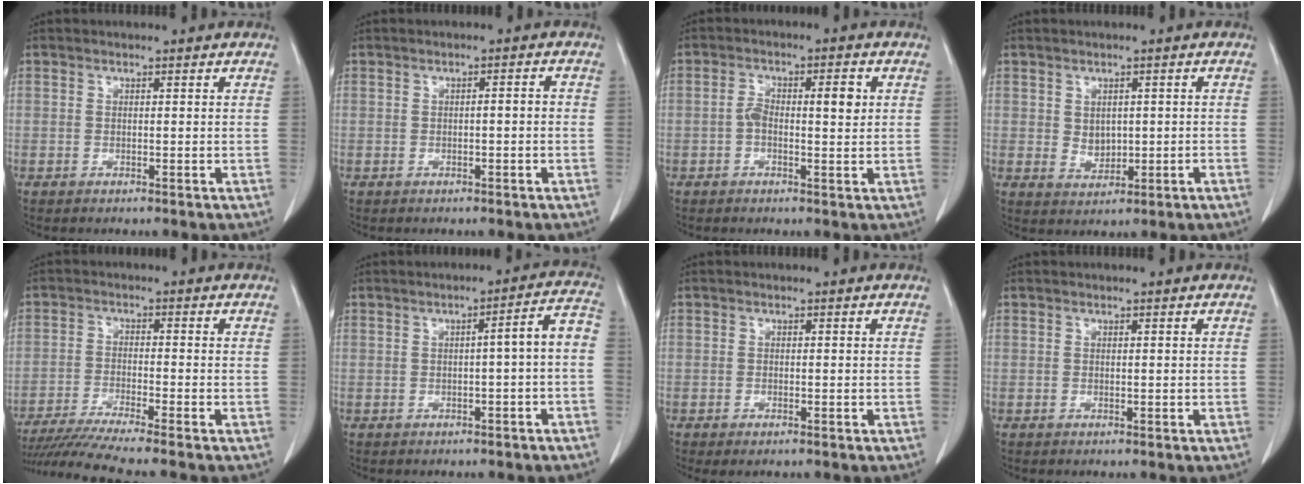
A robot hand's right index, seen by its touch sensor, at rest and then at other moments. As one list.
[{"total": 1.2, "force": [-0.4, 0.3, 1.2], "torque": [-0.017, 0.003, -0.005]}, {"total": 5.1, "force": [0.3, 1.9, 4.8], "torque": [-0.085, 0.019, 0.004]}, {"total": 2.6, "force": [0.1, 2.0, 1.7], "torque": [-0.030, -0.003, 0.011]}, {"total": 9.7, "force": [-8.4, -1.9, 4.4], "torque": [-0.065, -0.024, -0.141]}, {"total": 5.0, "force": [-1.2, 0.2, 4.9], "torque": [-0.057, 0.020, -0.016]}, {"total": 1.1, "force": [-0.8, 0.2, 0.7], "torque": [-0.013, -0.003, -0.010]}, {"total": 0.0}]